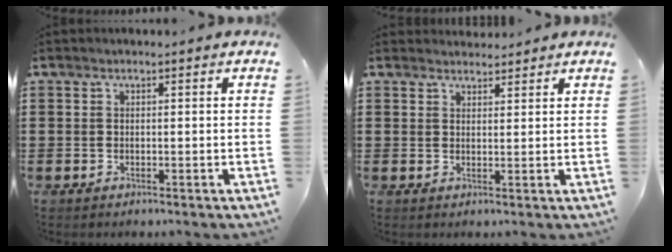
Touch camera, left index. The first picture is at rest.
{"total": 1.9, "force": [1.9, 0.5, -0.1], "torque": [-0.002, 0.000, 0.037]}